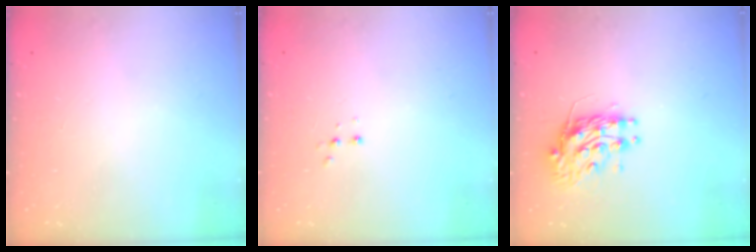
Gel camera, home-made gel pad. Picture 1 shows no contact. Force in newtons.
{"total": 3.0, "press": 2.9, "slide": 0.7}
{"total": 10.4, "press": 10.4, "slide": 0.9}